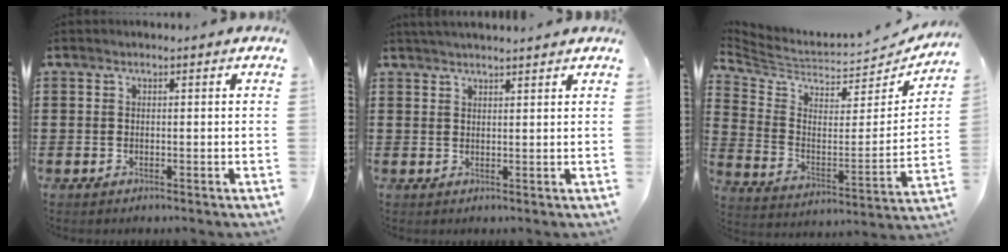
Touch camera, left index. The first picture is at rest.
{"total": 1.7, "force": [1.7, -0.3, 0.3], "torque": [-0.009, 0.001, 0.033]}
{"total": 4.2, "force": [3.6, 1.8, 1.4], "torque": [-0.055, -0.042, 0.059]}